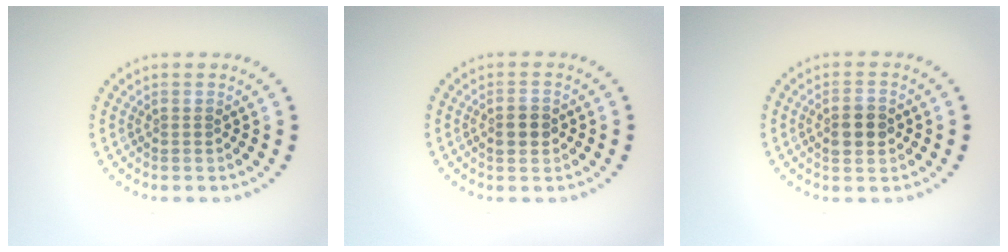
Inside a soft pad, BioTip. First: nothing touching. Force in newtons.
{"total": 2.3, "press": 2.3, "slide": 0.1}
{"total": 2.9, "press": 2.9, "slide": 0.2}